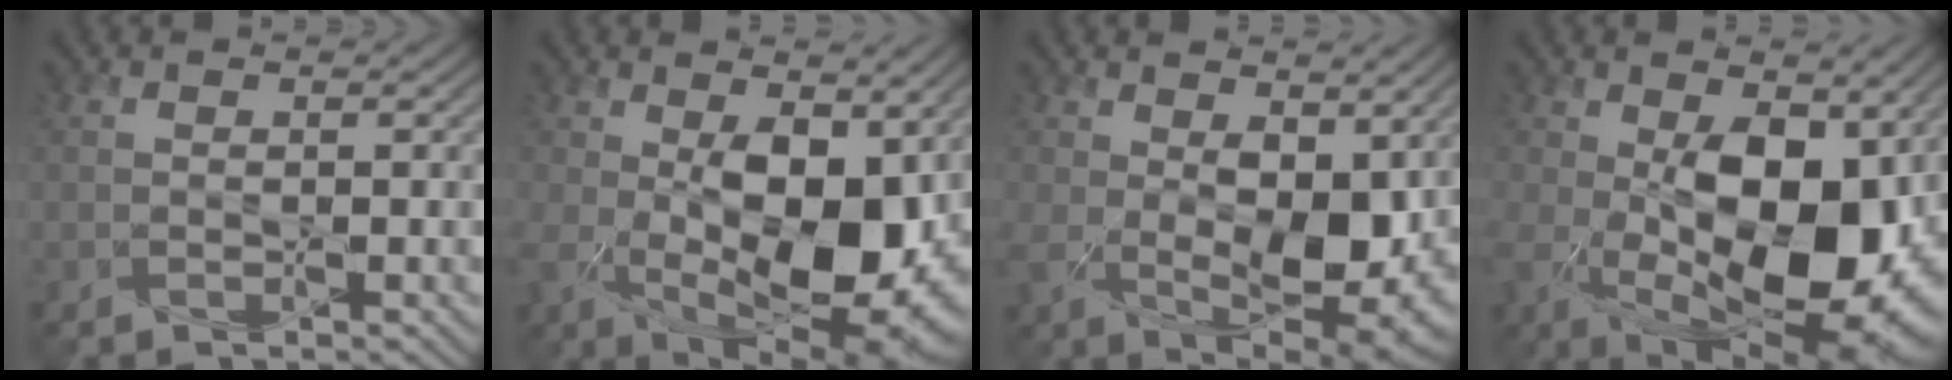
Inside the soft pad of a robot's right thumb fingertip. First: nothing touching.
{"total": 14.6, "force": [0.5, 8.2, 12.1], "torque": [-0.210, -0.025, 0.016]}
{"total": 12.1, "force": [1.5, 7.0, 9.8], "torque": [-0.191, -0.027, 0.039]}
{"total": 16.8, "force": [-0.4, 9.5, 13.8], "torque": [-0.225, -0.036, 0.003]}